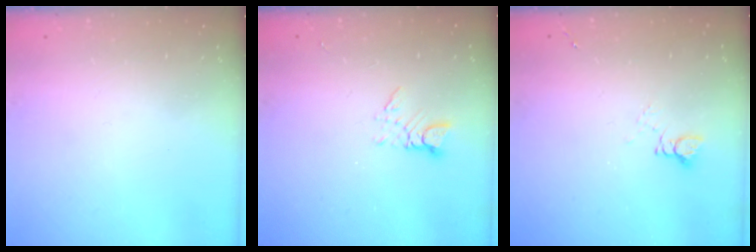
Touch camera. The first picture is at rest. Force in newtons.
{"total": 3.0, "press": 3.0, "slide": 0.2}
{"total": 2.9, "press": 2.9, "slide": 0.3}